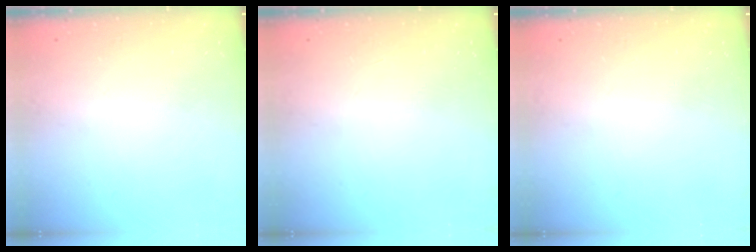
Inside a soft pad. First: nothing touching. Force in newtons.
{"total": 0.0}
{"total": 0.0}